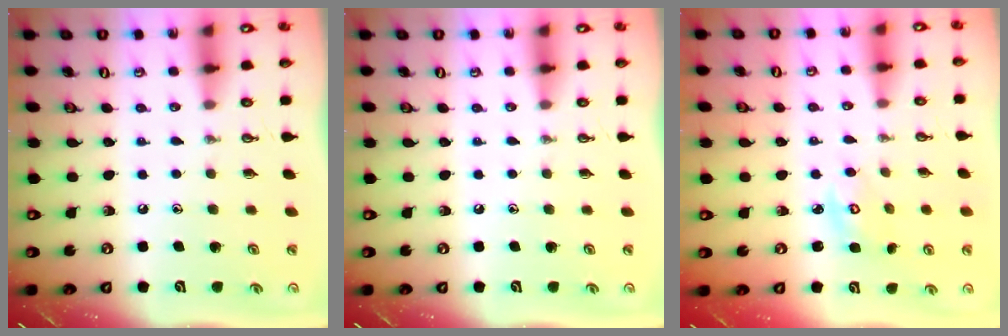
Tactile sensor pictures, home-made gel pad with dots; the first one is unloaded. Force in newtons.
{"total": 0.0}
{"total": 3.5, "press": 3.5, "slide": 0.4}